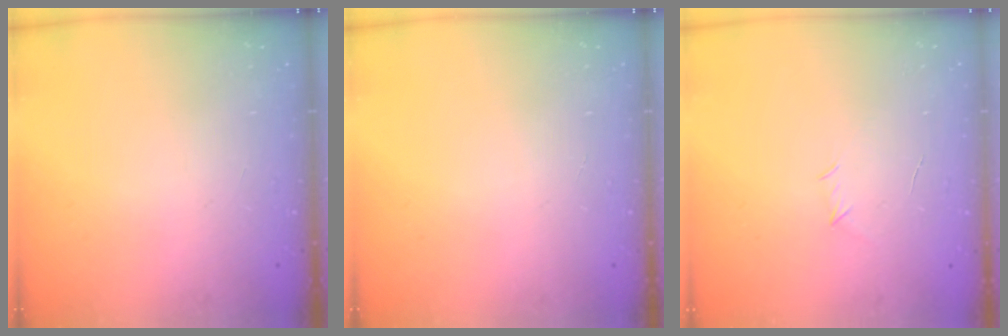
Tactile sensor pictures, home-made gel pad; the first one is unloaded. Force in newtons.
{"total": 0.0}
{"total": 3.2, "press": 3.1, "slide": 0.8}